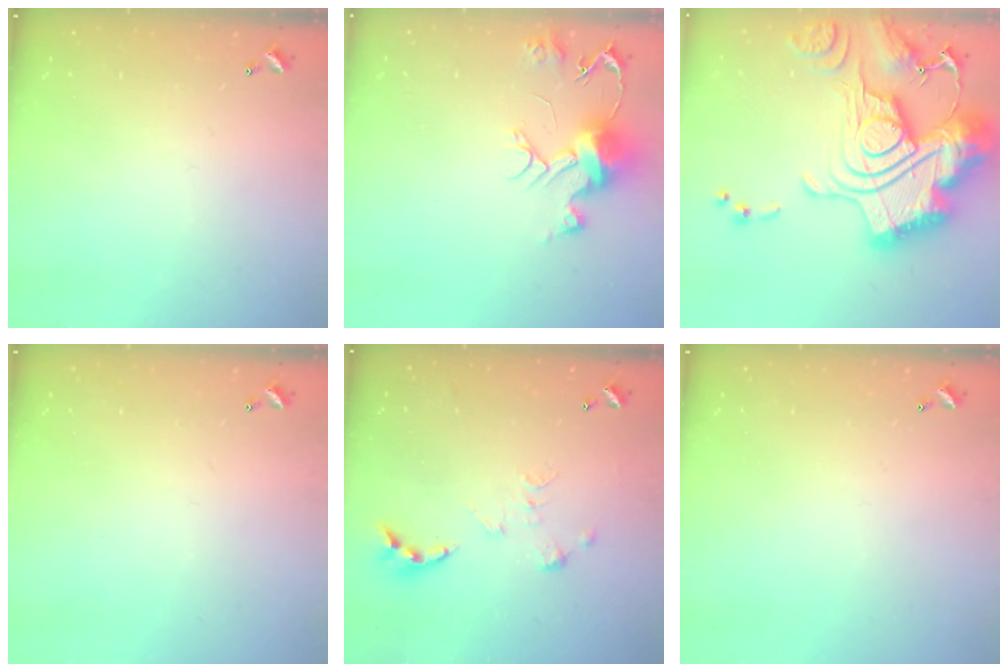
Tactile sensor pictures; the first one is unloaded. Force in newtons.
{"total": 10.8, "press": 10.8, "slide": 0.9}
{"total": 3.2, "press": 2.4, "slide": 2.2}
{"total": 0.0}
{"total": 0.0}
{"total": 0.0}